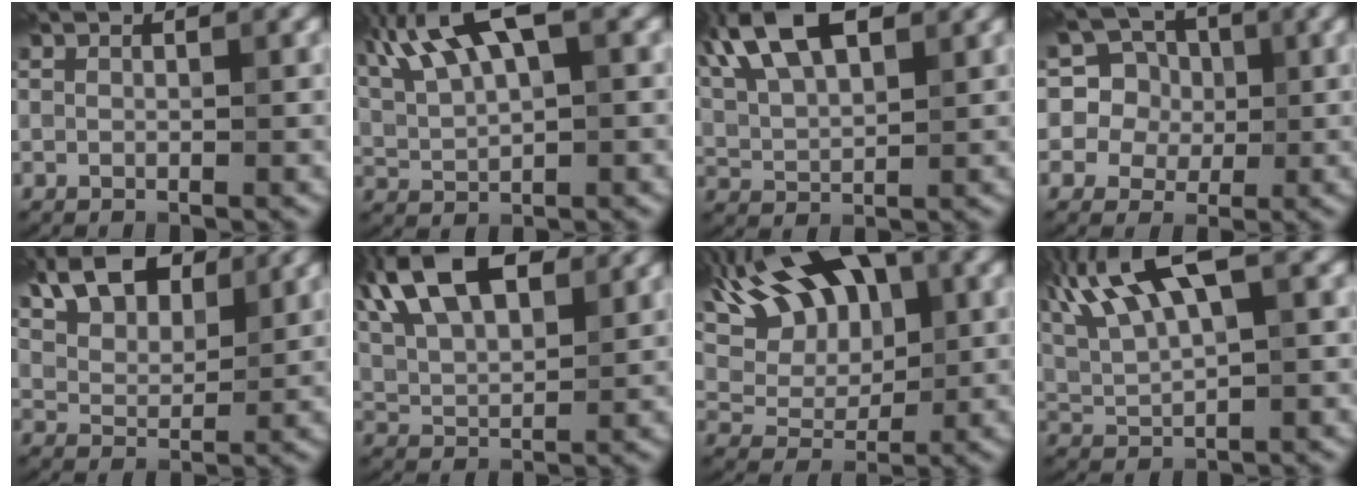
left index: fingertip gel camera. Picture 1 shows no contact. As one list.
[{"total": 9.8, "force": [4.6, 3.8, 7.7], "torque": [-0.164, 0.029, 0.080]}, {"total": 11.3, "force": [5.8, 5.2, 8.1], "torque": [-0.169, 0.046, 0.085]}, {"total": 8.2, "force": [2.4, 7.5, 2.2], "torque": [-0.063, 0.034, 0.029]}, {"total": 6.8, "force": [4.5, 3.2, 4.0], "torque": [-0.078, 0.016, 0.071]}, {"total": 13.5, "force": [7.0, 6.3, 9.7], "torque": [-0.196, 0.047, 0.098]}, {"total": 14.1, "force": [6.4, 7.6, 10.0], "torque": [-0.171, 0.053, 0.086]}, {"total": 10.7, "force": [5.1, 3.5, 8.7], "torque": [-0.183, 0.027, 0.093]}]